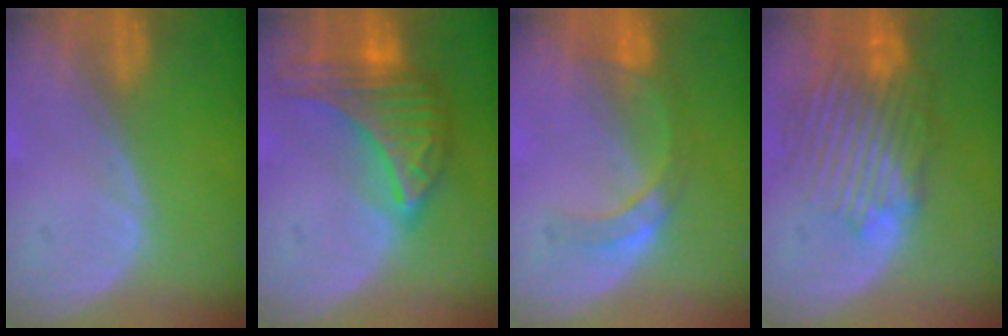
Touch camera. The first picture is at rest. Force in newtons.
{"total": 9.9, "press": 9.9, "slide": 0.6}
{"total": 4.7, "press": 4.6, "slide": 1.0}
{"total": 10.4, "press": 9.3, "slide": 4.6}